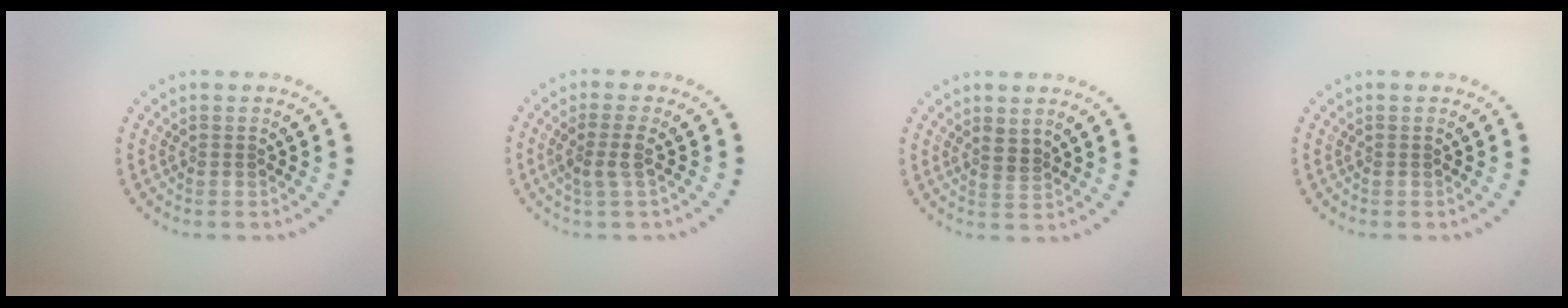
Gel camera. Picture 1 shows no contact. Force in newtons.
{"total": 1.9, "press": 1.6, "slide": 1.0}
{"total": 1.1, "press": 0.9, "slide": 0.7}
{"total": 0.0}